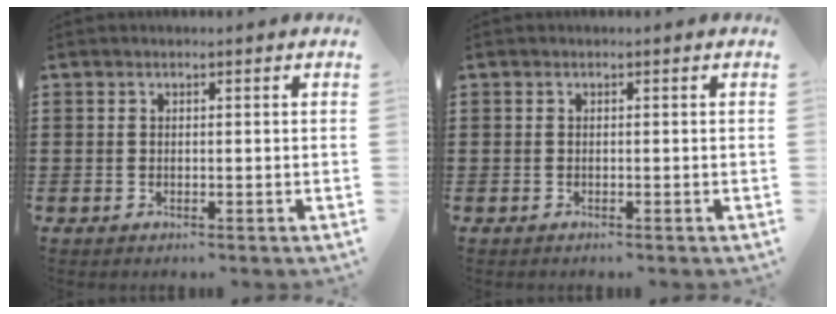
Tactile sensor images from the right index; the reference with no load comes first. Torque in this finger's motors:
{"motor_torque": [-0.31, 0.53, 0.00, 0.00]}